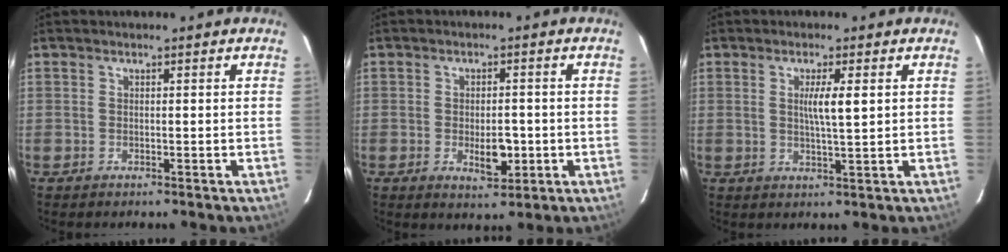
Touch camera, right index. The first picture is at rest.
{"total": 4.9, "force": [-1.2, 2.1, 4.2], "torque": [-0.065, -0.003, -0.012]}
{"total": 4.0, "force": [0.9, 0.0, 3.9], "torque": [-0.070, -0.004, 0.015]}